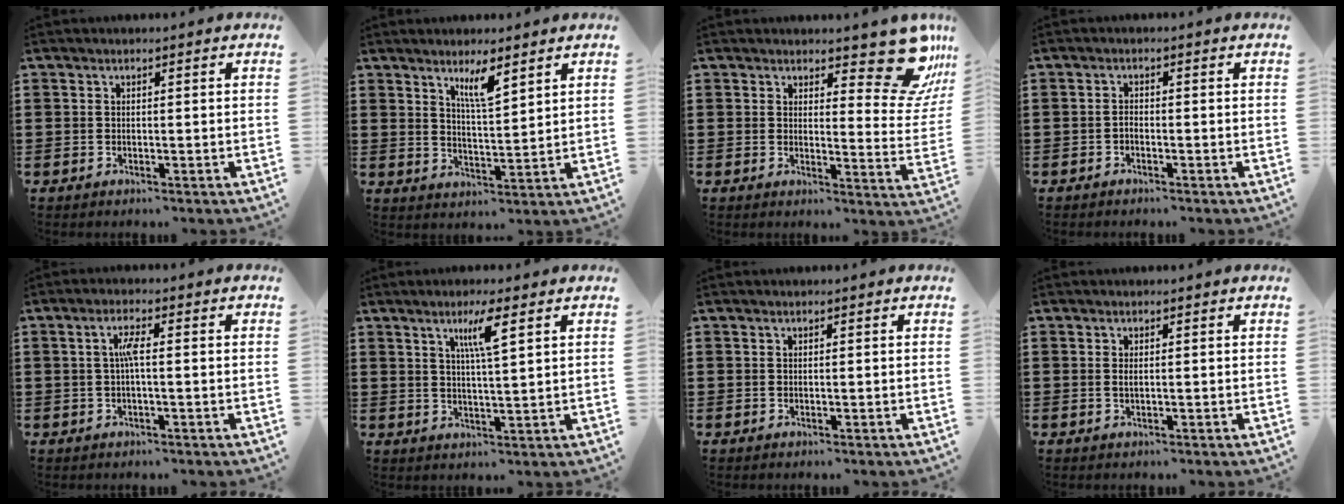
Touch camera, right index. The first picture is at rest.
{"total": 5.0, "force": [3.4, 0.8, 3.5], "torque": [-0.069, -0.003, 0.058]}
{"total": 11.0, "force": [8.1, 3.5, 6.5], "torque": [-0.084, -0.049, 0.142]}
{"total": 0.8, "force": [-0.5, 0.4, 0.5], "torque": [-0.013, -0.002, -0.009]}
{"total": 3.6, "force": [-0.1, 0.3, 3.6], "torque": [-0.068, 0.002, -0.006]}
{"total": 5.0, "force": [2.6, 0.1, 4.3], "torque": [-0.084, -0.002, 0.039]}
{"total": 0.0}
{"total": 0.9, "force": [0.2, 0.2, 0.8], "torque": [-0.017, 0.001, 0.003]}